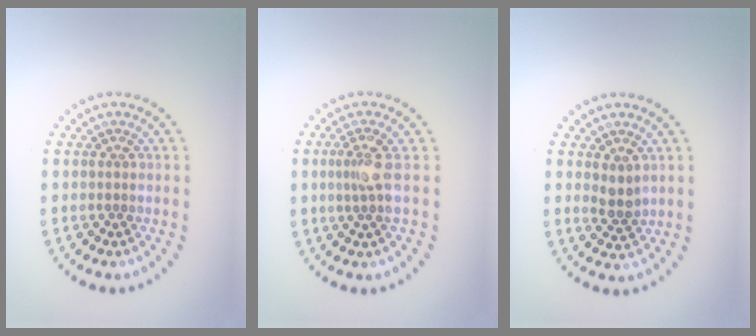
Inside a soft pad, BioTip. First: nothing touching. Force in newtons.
{"total": 2.0, "press": 1.6, "slide": 1.3}
{"total": 1.7, "press": 1.5, "slide": 0.8}